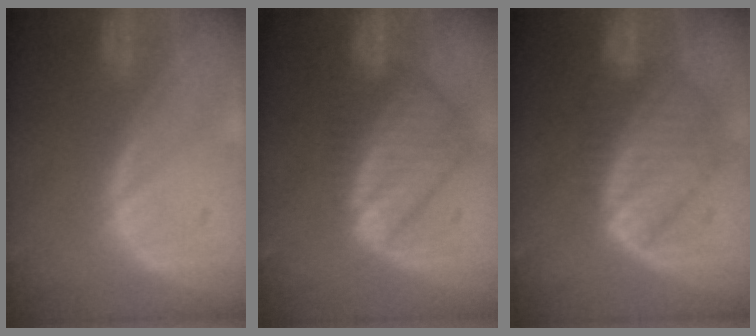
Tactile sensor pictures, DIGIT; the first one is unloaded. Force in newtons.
{"total": 9.0, "press": 7.8, "slide": 4.5}
{"total": 8.7, "press": 7.7, "slide": 4.1}